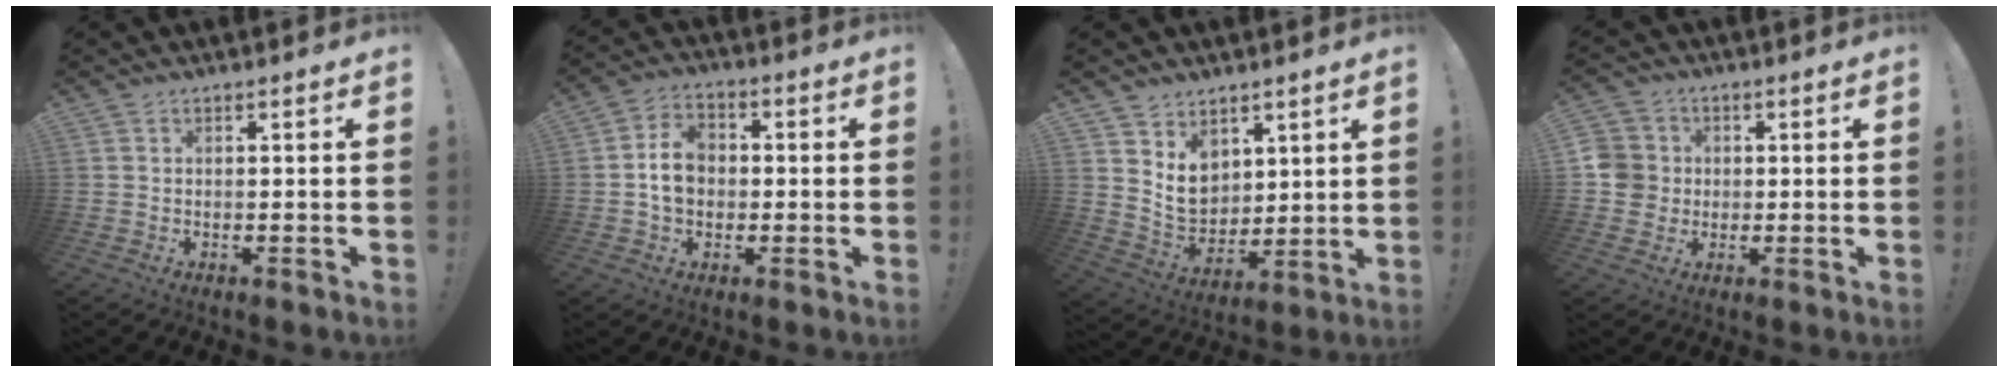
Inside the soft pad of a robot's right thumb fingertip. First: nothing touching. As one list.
[{"total": 9.2, "force": [-0.3, 7.4, 5.4], "torque": [-0.079, 0.019, -0.002]}, {"total": 10.1, "force": [5.1, 8.1, 3.0], "torque": [-0.036, -0.048, 0.108]}, {"total": 7.6, "force": [-0.2, 7.3, 2.1], "torque": [-0.046, 0.013, 0.001]}]